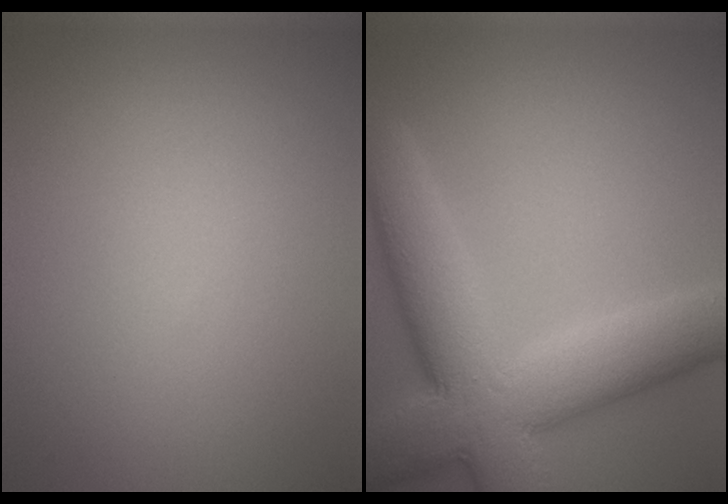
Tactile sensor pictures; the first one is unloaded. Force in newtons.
{"total": 11.2, "press": 11.2, "slide": 0.4}